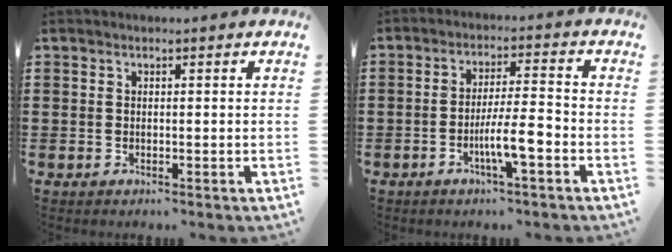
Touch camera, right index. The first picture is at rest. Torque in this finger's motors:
{"motor_torque": [1.85, -0.27, 0.30, 0.19]}